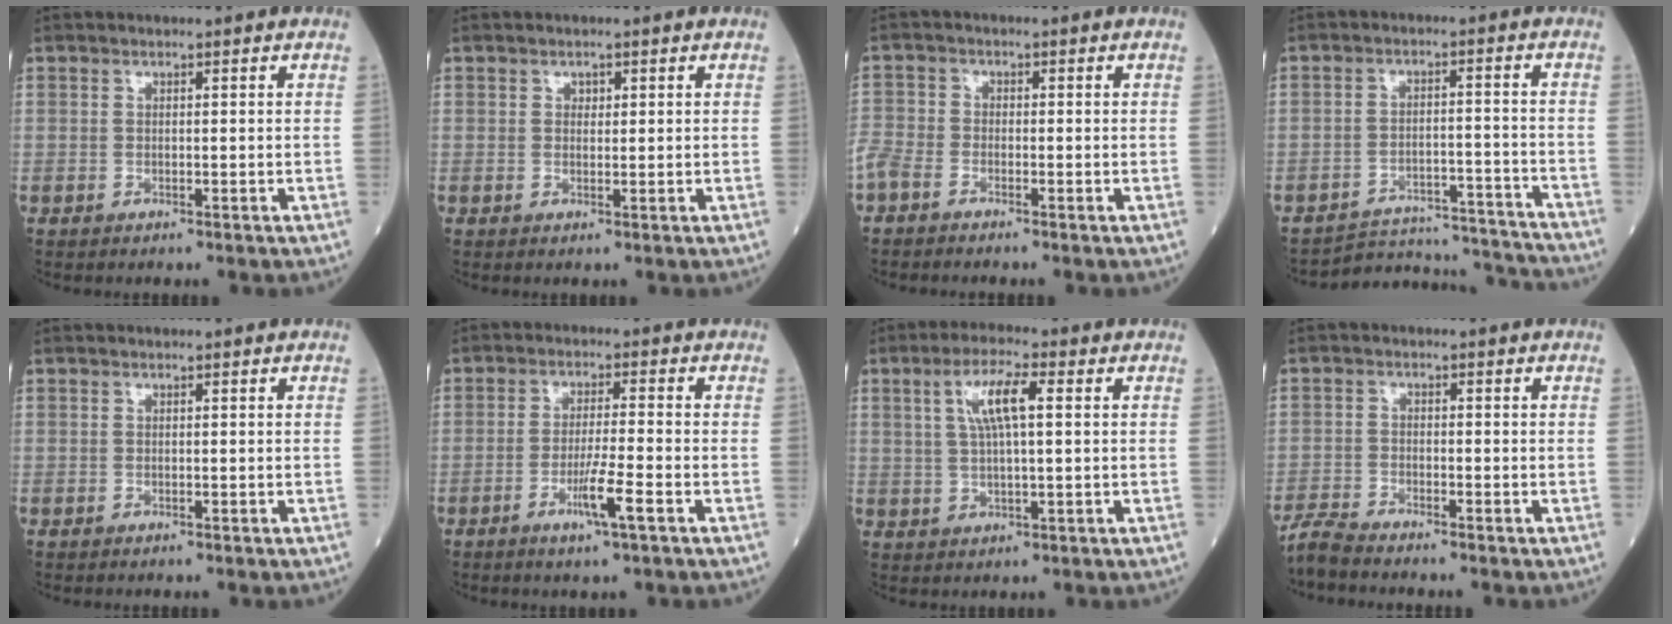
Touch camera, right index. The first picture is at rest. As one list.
[{"total": 1.0, "force": [0.4, 0.7, 0.5], "torque": [-0.005, -0.001, 0.005]}, {"total": 4.5, "force": [-3.0, 2.5, 2.2], "torque": [-0.066, -0.001, -0.064]}, {"total": 14.1, "force": [-14.1, 1.0, 0.1], "torque": [0.013, 0.027, -0.189]}, {"total": 0.0}, {"total": 5.5, "force": [-2.5, -0.2, 4.9], "torque": [-0.087, -0.009, -0.047]}, {"total": 6.8, "force": [1.9, 1.1, 6.4], "torque": [-0.127, 0.012, 0.037]}, {"total": 3.3, "force": [-3.3, -0.2, 0.4], "torque": [-0.012, -0.016, -0.068]}]